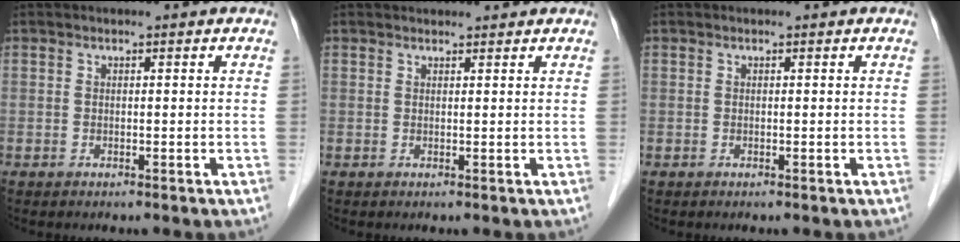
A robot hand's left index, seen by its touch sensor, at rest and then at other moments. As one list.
[{"total": 2.8, "force": [2.8, 0.4, 0.4], "torque": [-0.009, 0.021, 0.036]}, {"total": 0.0}]